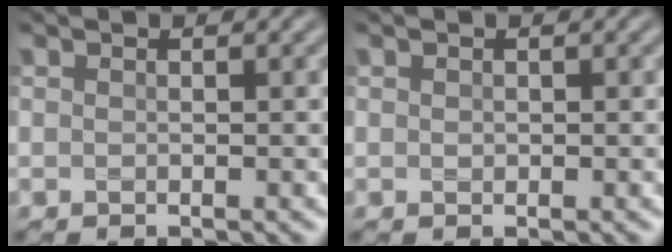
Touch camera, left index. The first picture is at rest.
{"total": 0.6, "force": [0.2, 0.5, 0.3], "torque": [0.005, 0.000, 0.000]}